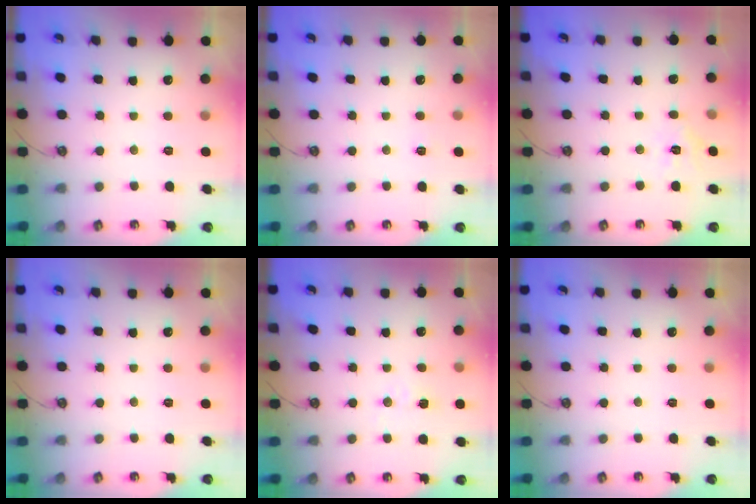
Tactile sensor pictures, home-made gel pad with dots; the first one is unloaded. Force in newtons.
{"total": 2.8, "press": 2.8, "slide": 0.3}
{"total": 4.9, "press": 4.8, "slide": 0.3}
{"total": 0.0}
{"total": 4.6, "press": 4.6, "slide": 0.3}
{"total": 0.0}